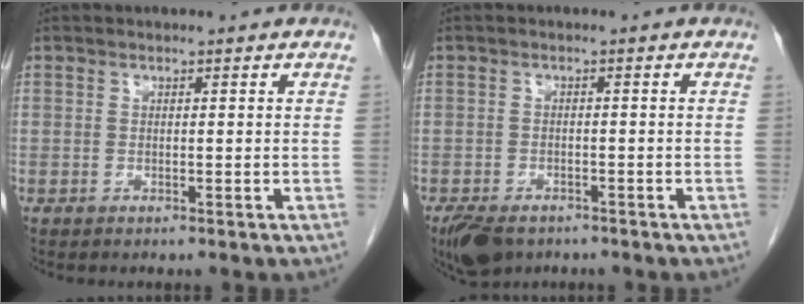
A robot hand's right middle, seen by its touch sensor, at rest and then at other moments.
{"total": 6.0, "force": [-4.4, 3.1, 2.8], "torque": [-0.048, -0.006, -0.069]}